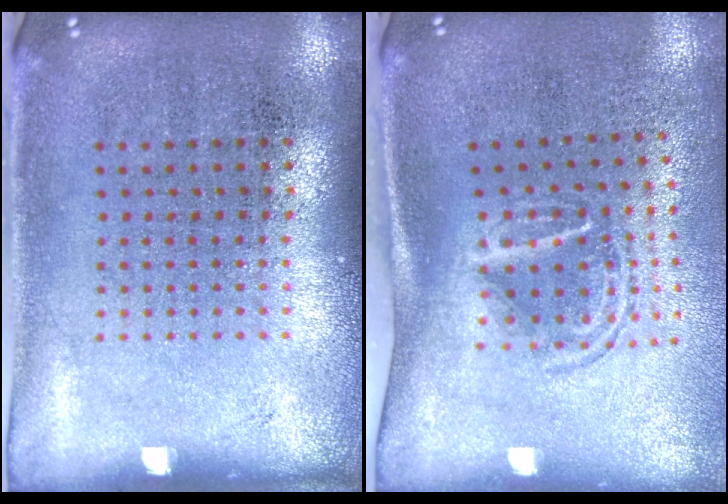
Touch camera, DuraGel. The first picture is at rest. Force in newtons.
{"total": 1.7, "press": 1.1, "slide": 1.3}